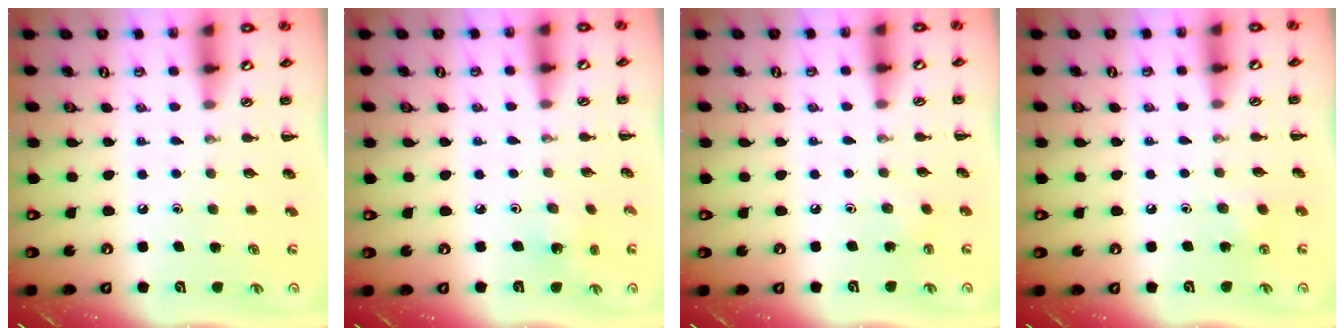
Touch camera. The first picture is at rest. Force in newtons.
{"total": 1.6, "press": 1.5, "slide": 0.5}
{"total": 1.4, "press": 1.3, "slide": 0.5}
{"total": 6.2, "press": 6.0, "slide": 1.5}